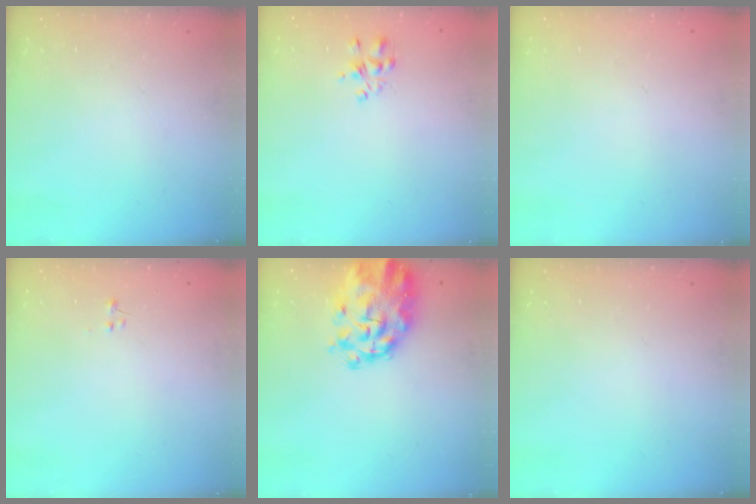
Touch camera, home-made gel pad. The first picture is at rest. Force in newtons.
{"total": 3.6, "press": 3.5, "slide": 1.1}
{"total": 1.7, "press": 1.7, "slide": 0.2}
{"total": 0.6, "press": 0.6, "slide": 0.3}
{"total": 8.3, "press": 7.8, "slide": 2.7}
{"total": 0.0}